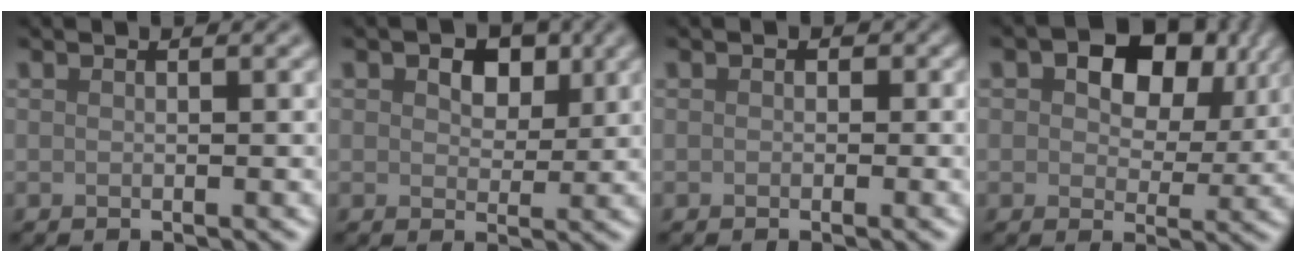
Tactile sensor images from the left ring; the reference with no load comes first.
{"total": 4.6, "force": [2.0, 3.0, 2.9], "torque": [-0.041, 0.004, 0.016]}
{"total": 0.7, "force": [0.0, 0.7, 0.0], "torque": [0.007, -0.004, -0.002]}
{"total": 9.2, "force": [3.7, 5.7, 6.2], "torque": [-0.094, 0.003, 0.050]}